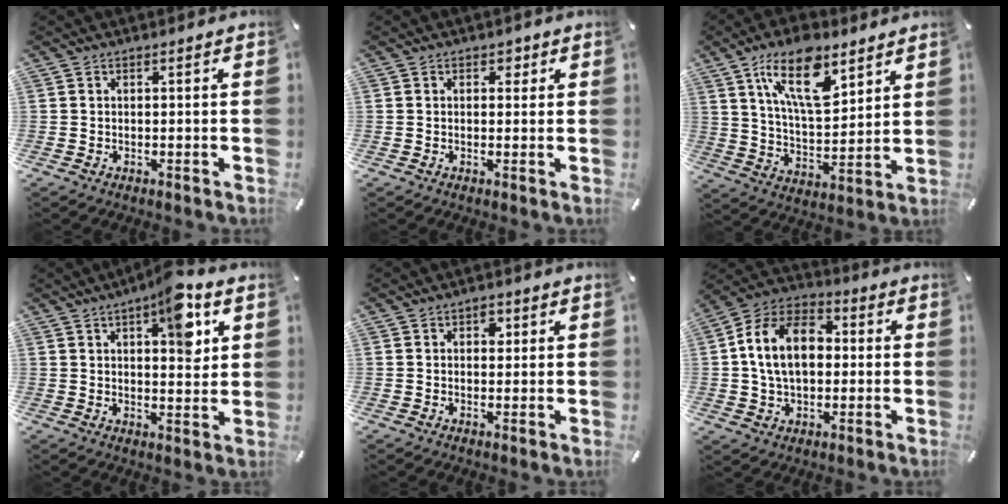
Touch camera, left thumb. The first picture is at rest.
{"total": 1.8, "force": [0.7, 1.5, 0.6], "torque": [0.008, -0.002, 0.005]}
{"total": 16.5, "force": [9.5, 7.7, 11.0], "torque": [-0.200, -0.027, 0.164]}
{"total": 10.6, "force": [5.2, 4.3, 8.2], "torque": [-0.093, -0.031, 0.080]}
{"total": 2.0, "force": [0.9, 1.6, 0.9], "torque": [0.003, -0.004, 0.009]}
{"total": 13.9, "force": [1.0, 10.0, 9.6], "torque": [-0.207, 0.018, 0.017]}